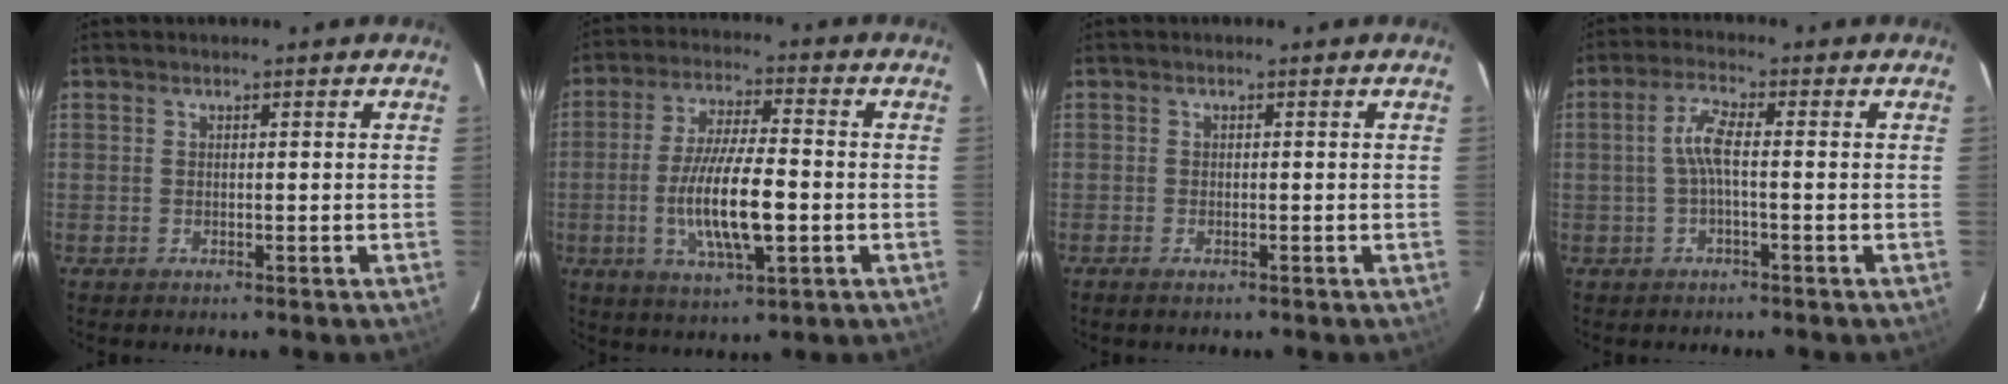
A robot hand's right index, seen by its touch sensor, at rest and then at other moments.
{"total": 12.8, "force": [-2.7, 3.2, 12.1], "torque": [-0.233, -0.011, -0.047]}
{"total": 1.2, "force": [-0.9, 0.4, 0.7], "torque": [-0.014, -0.003, -0.017]}
{"total": 4.2, "force": [-0.5, 0.7, 4.1], "torque": [-0.088, 0.010, -0.009]}